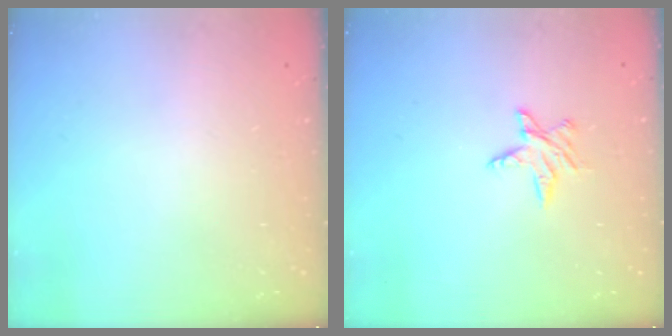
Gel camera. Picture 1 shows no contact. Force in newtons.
{"total": 5.2, "press": 5.2, "slide": 0.6}